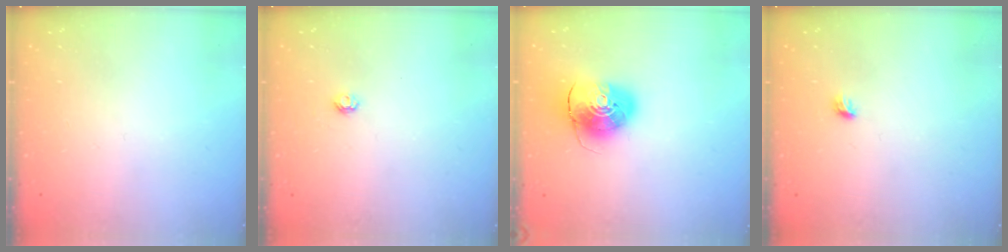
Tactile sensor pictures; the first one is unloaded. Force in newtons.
{"total": 3.9, "press": 3.9, "slide": 0.5}
{"total": 9.8, "press": 9.7, "slide": 1.4}
{"total": 3.7, "press": 3.6, "slide": 0.8}